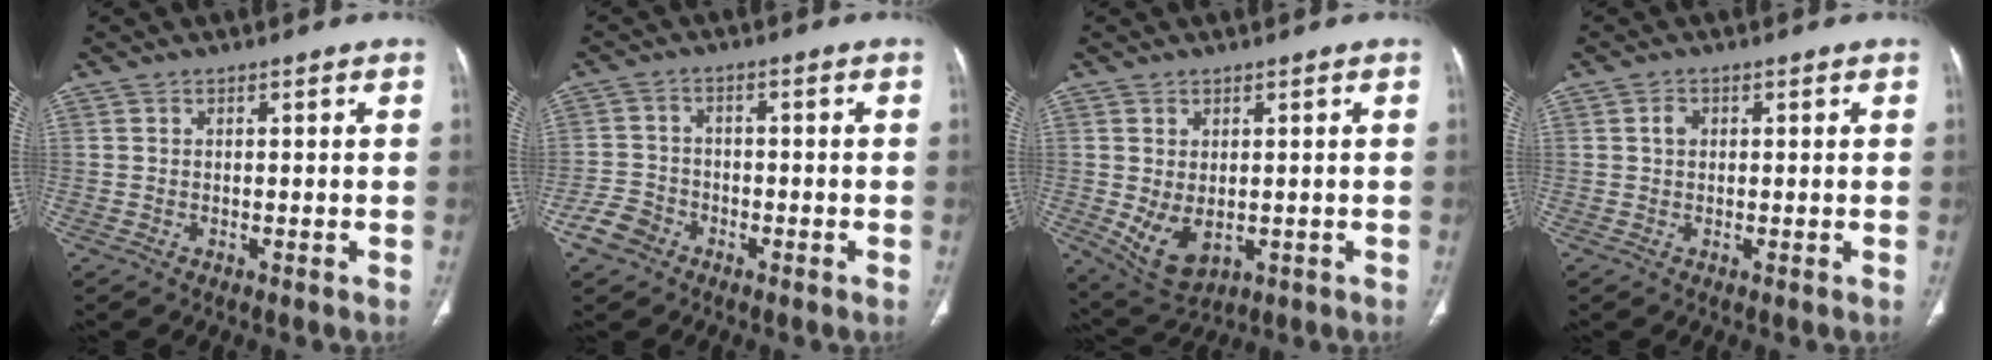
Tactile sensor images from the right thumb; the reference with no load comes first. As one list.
[{"total": 5.2, "force": [-3.1, 3.9, 1.6], "torque": [-0.023, 0.023, -0.057]}, {"total": 7.4, "force": [-1.0, 4.7, 5.6], "torque": [-0.095, -0.011, 0.005]}, {"total": 1.5, "force": [0.2, 1.2, 0.9], "torque": [-0.012, 0.005, 0.002]}]